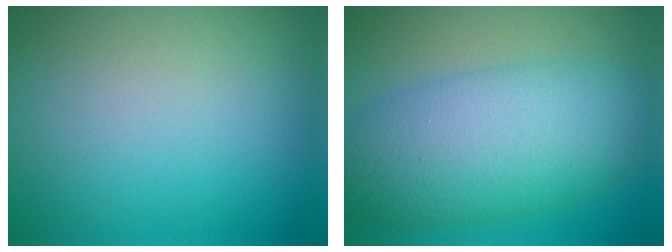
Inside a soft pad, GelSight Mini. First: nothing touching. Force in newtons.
{"total": 8.2, "press": 8.1, "slide": 0.2}